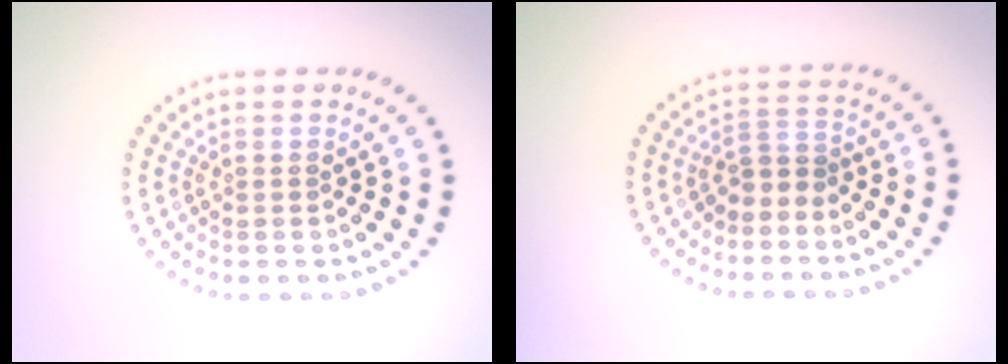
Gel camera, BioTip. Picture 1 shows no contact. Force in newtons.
{"total": 1.8, "press": 1.2, "slide": 1.4}